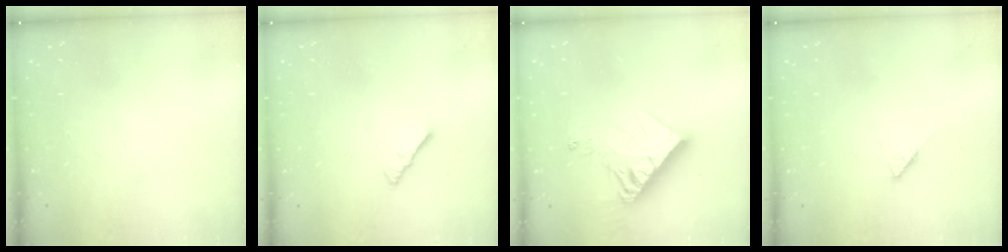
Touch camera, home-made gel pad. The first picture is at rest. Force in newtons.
{"total": 1.1, "press": 1.1, "slide": 0.4}
{"total": 12.7, "press": 12.6, "slide": 1.6}
{"total": 3.0, "press": 3.0, "slide": 0.2}